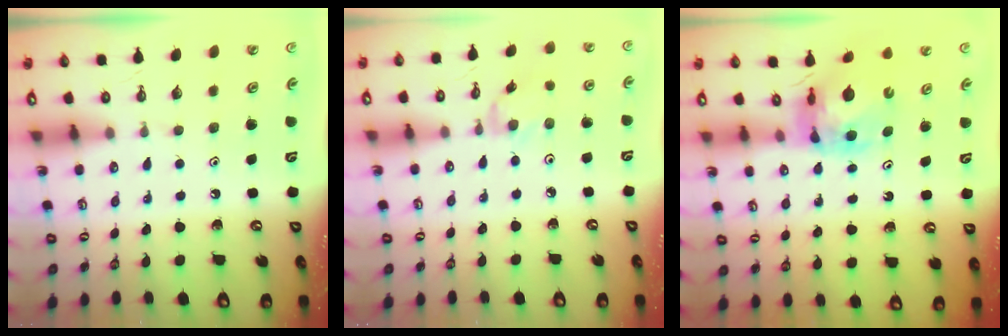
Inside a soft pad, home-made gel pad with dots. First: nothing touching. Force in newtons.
{"total": 1.1, "press": 1.1, "slide": 0.3}
{"total": 11.0, "press": 10.9, "slide": 1.4}